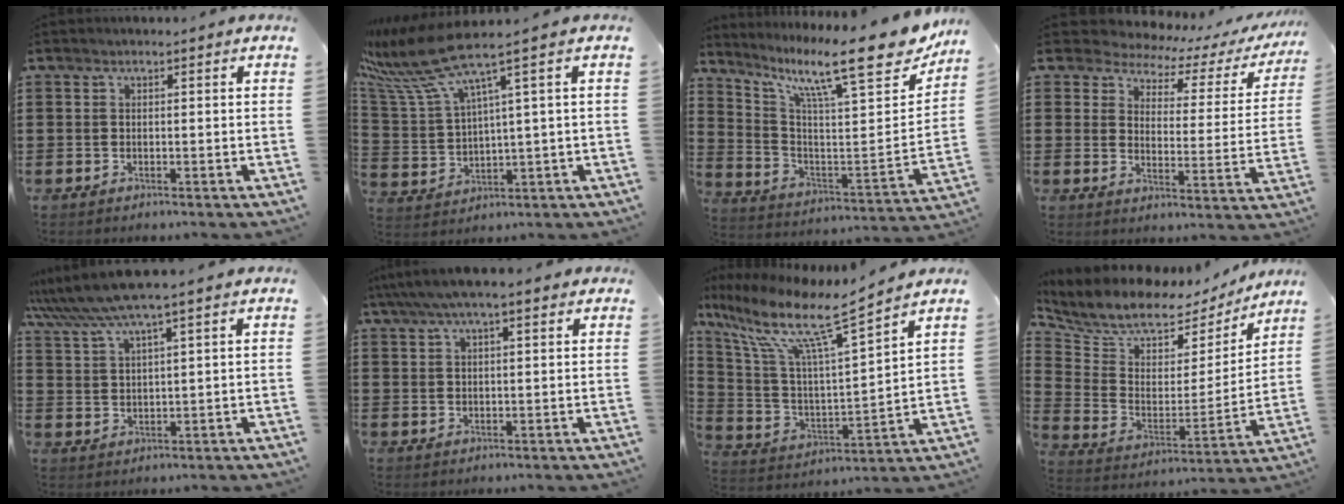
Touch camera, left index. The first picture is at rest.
{"total": 8.7, "force": [5.7, 1.0, 6.5], "torque": [-0.178, -0.047, 0.090]}
{"total": 14.5, "force": [10.5, 1.7, 9.8], "torque": [-0.196, -0.078, 0.164]}
{"total": 4.2, "force": [3.5, 2.1, 0.9], "torque": [-0.045, -0.018, 0.055]}
{"total": 6.3, "force": [4.8, -0.3, 4.0], "torque": [-0.092, -0.018, 0.085]}
{"total": 4.7, "force": [3.4, 0.9, 3.2], "torque": [-0.069, 0.003, 0.060]}
{"total": 12.0, "force": [8.2, 1.4, 8.7], "torque": [-0.203, -0.049, 0.127]}
{"total": 8.1, "force": [6.9, 3.3, 2.4], "torque": [-0.083, -0.049, 0.118]}